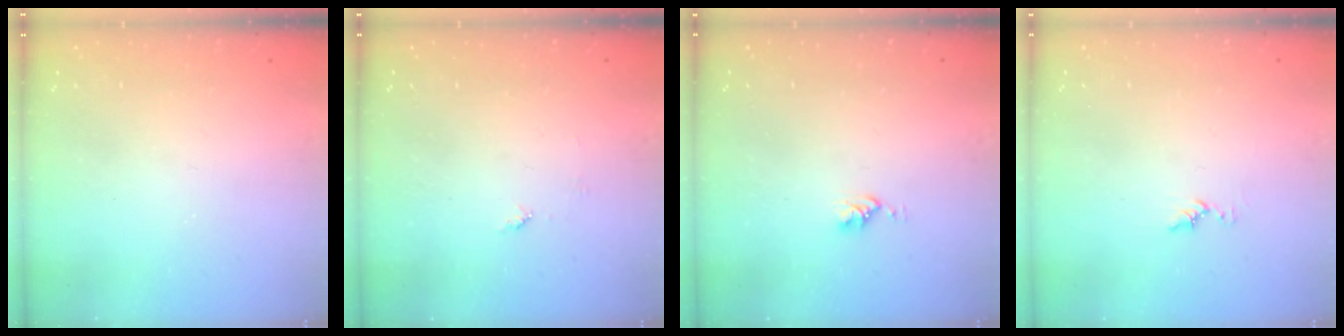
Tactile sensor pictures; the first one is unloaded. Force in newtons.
{"total": 4.3, "press": 4.3, "slide": 0.5}
{"total": 3.0, "press": 3.0, "slide": 0.4}
{"total": 5.6, "press": 5.6, "slide": 0.5}